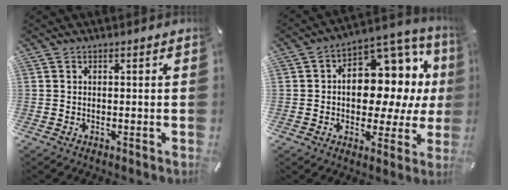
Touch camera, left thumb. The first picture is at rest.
{"total": 13.7, "force": [1.8, 9.9, 9.3], "torque": [-0.118, -0.026, 0.037]}